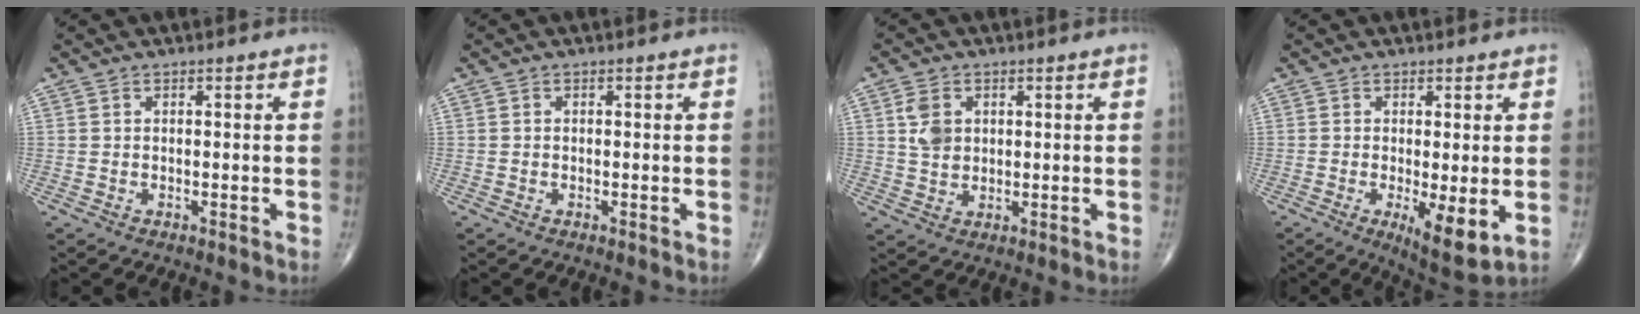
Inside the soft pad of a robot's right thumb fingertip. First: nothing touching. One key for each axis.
{"total": 0.0}
{"total": 4.8, "fx": 1.3, "fy": 3.6, "fz": 2.9, "tx": -0.040, "ty": -0.006, "tz": 0.027}
{"total": 7.5, "fx": -1.4, "fy": 2.2, "fz": 7.0, "tx": -0.111, "ty": -0.025, "tz": -0.016}